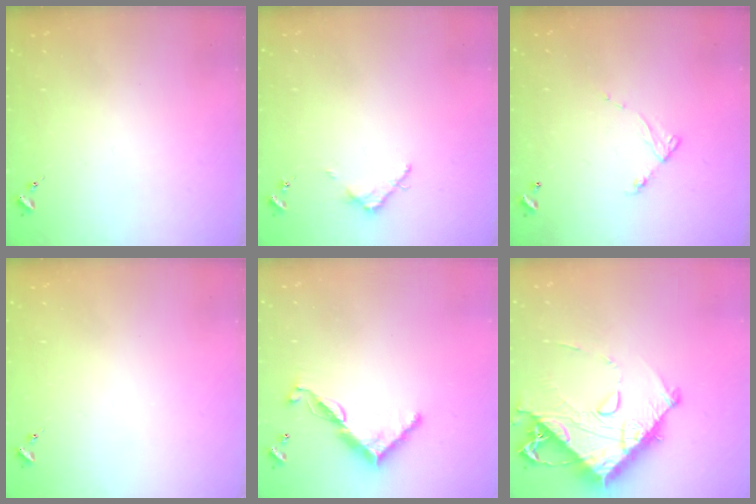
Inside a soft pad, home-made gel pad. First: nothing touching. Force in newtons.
{"total": 3.1, "press": 3.1, "slide": 0.4}
{"total": 6.1, "press": 6.1, "slide": 0.5}
{"total": 0.0}
{"total": 11.0, "press": 11.0, "slide": 0.4}
{"total": 14.7, "press": 14.6, "slide": 1.5}